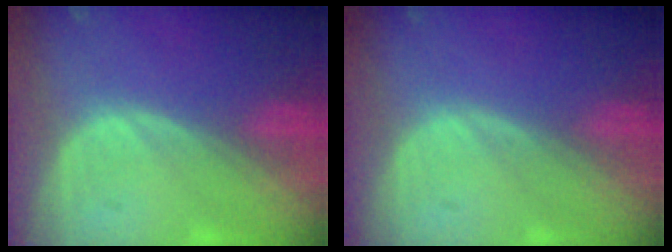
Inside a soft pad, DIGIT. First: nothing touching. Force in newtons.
{"total": 0.0}